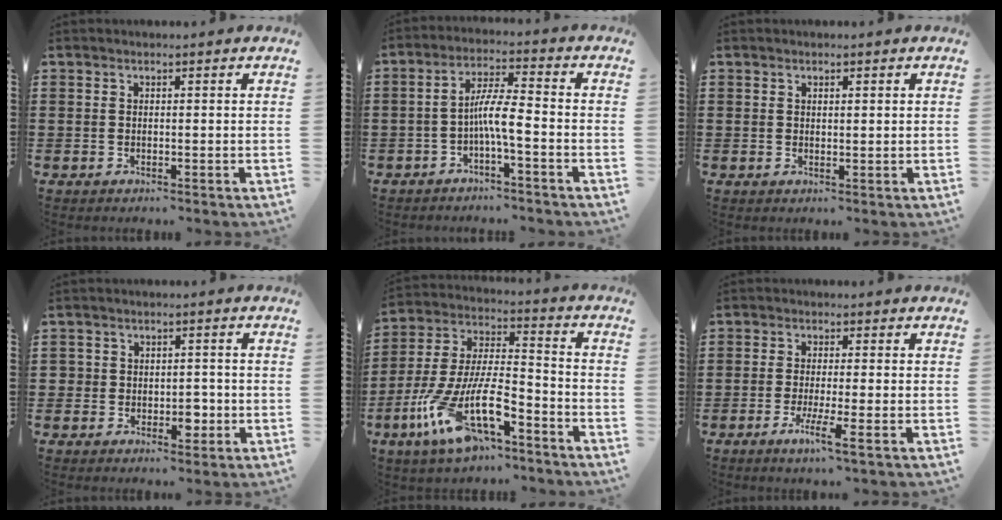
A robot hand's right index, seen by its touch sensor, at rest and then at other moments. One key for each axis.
{"total": 5.7, "fx": -2.0, "fy": 0.6, "fz": 5.3, "tx": -0.094, "ty": 0.007, "tz": -0.040}
{"total": 0.7, "fx": 0.5, "fy": 0.2, "fz": 0.4, "tx": -0.009, "ty": 0.003, "tz": 0.008}
{"total": 3.3, "fx": -1.0, "fy": 2.6, "fz": 1.8, "tx": -0.041, "ty": 0.003, "tz": -0.021}
{"total": 14.1, "fx": -8.1, "fy": 4.5, "fz": 10.6, "tx": -0.233, "ty": 0.000, "tz": -0.154}
{"total": 4.2, "fx": -2.2, "fy": 0.1, "fz": 3.6, "tx": -0.074, "ty": -0.014, "tz": -0.041}